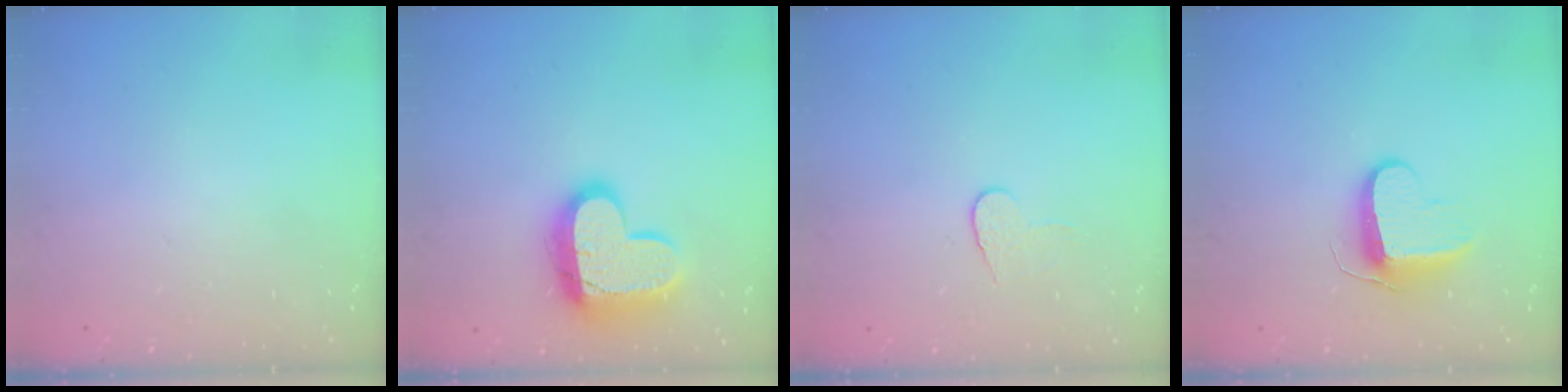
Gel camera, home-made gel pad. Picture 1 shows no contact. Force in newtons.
{"total": 17.0, "press": 16.9, "slide": 1.1}
{"total": 6.0, "press": 6.0, "slide": 0.5}
{"total": 9.4, "press": 9.4, "slide": 0.2}